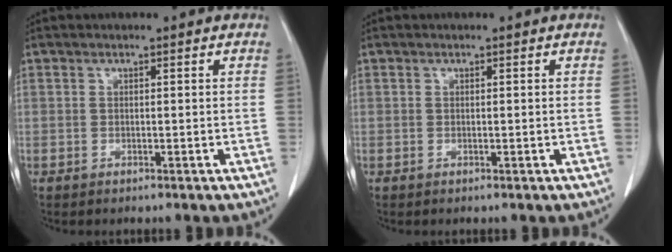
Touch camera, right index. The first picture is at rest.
{"total": 0.0}